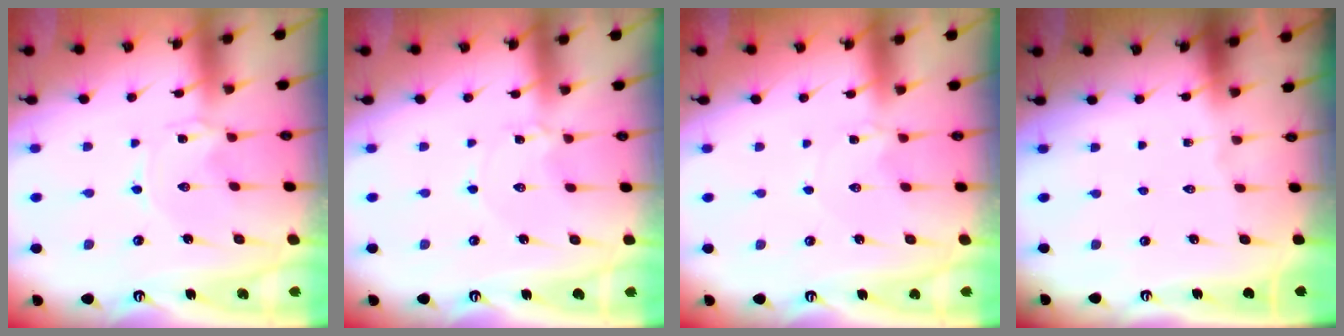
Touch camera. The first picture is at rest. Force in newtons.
{"total": 1.6, "press": 1.6, "slide": 0.2}
{"total": 1.8, "press": 1.8, "slide": 0.3}
{"total": 0.0}